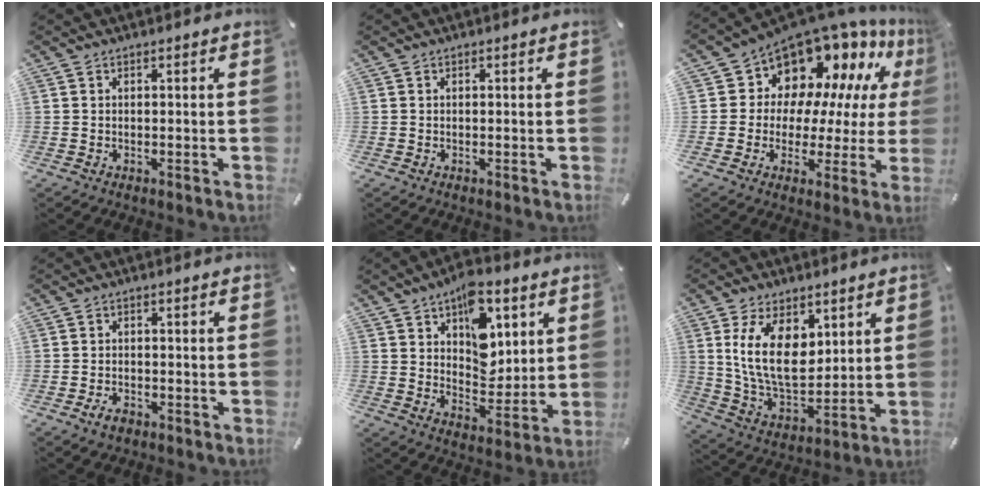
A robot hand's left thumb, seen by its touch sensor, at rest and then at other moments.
{"total": 0.0}
{"total": 13.8, "force": [10.0, 8.9, 3.3], "torque": [-0.061, -0.098, 0.181]}
{"total": 2.7, "force": [-1.7, 1.5, 1.5], "torque": [-0.035, 0.006, -0.034]}
{"total": 13.9, "force": [6.7, 9.0, 8.1], "torque": [-0.109, -0.034, 0.119]}
{"total": 14.7, "force": [5.0, 9.2, 10.3], "torque": [-0.215, -0.014, 0.090]}